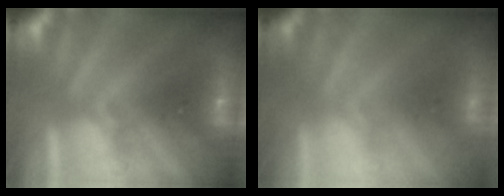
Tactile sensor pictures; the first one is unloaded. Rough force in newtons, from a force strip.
{"total": 6.7}